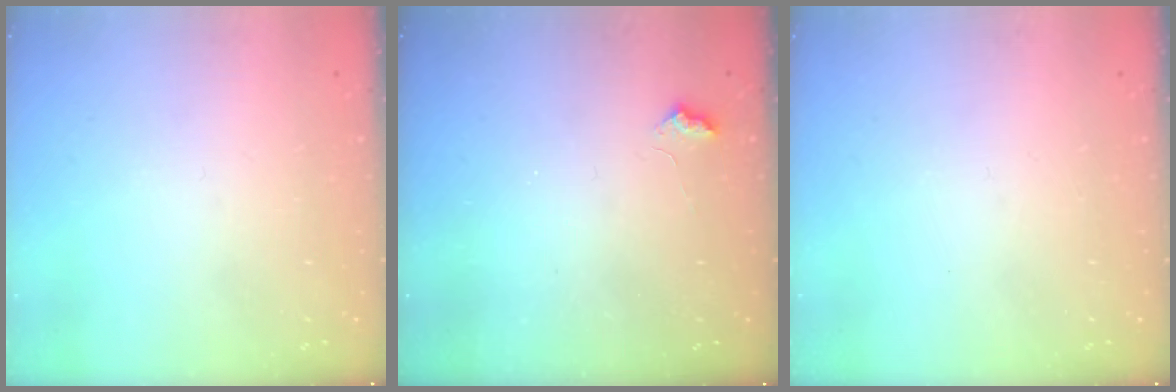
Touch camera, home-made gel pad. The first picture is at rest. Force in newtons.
{"total": 2.8, "press": 2.7, "slide": 0.6}
{"total": 0.0}